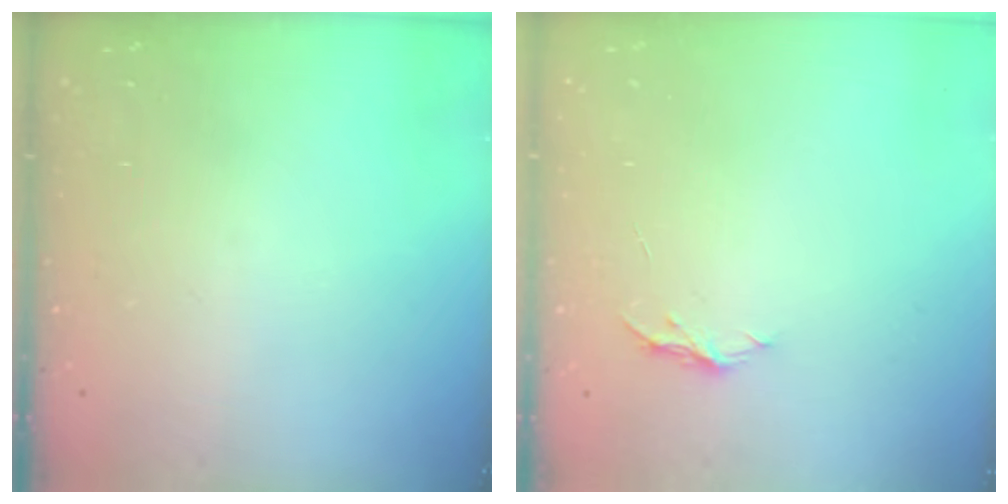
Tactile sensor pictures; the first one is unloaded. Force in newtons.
{"total": 4.0, "press": 4.0, "slide": 0.4}